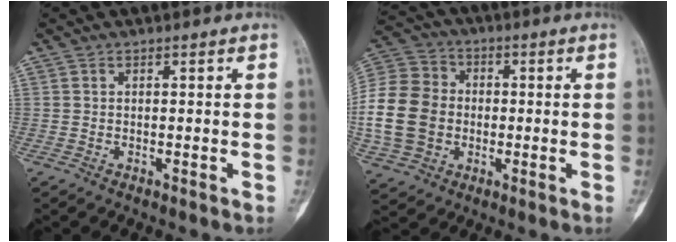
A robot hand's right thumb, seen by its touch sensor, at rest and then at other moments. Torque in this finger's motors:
{"motor_torque": [0.56, 0.37, 1.57, -0.67, 0.43]}